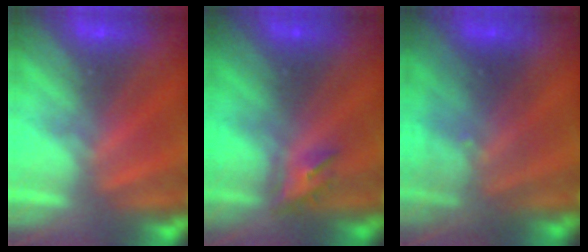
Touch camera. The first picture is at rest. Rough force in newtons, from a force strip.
{"total": 4.5}
{"total": 2.8}